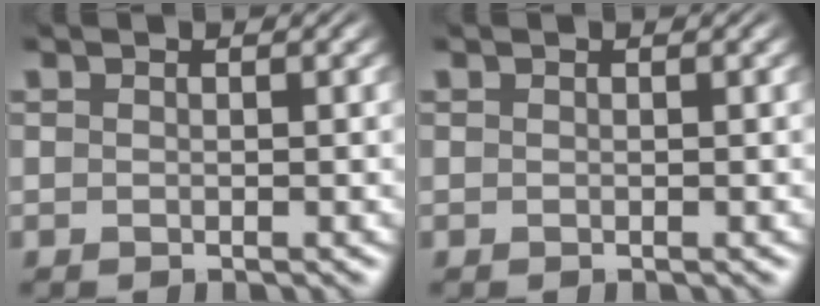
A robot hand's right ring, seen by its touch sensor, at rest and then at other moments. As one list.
[{"total": 0.0}]